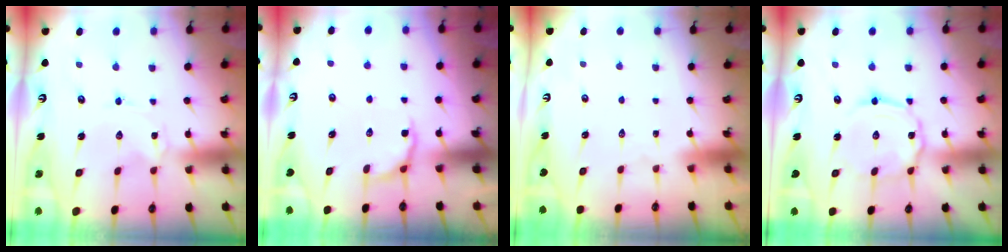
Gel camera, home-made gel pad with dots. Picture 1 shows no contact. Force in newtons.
{"total": 4.3, "press": 3.6, "slide": 2.3}
{"total": 1.6, "press": 1.6, "slide": 0.1}
{"total": 7.0, "press": 7.0, "slide": 0.2}